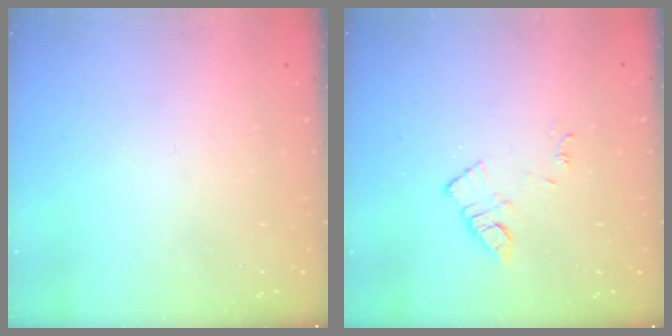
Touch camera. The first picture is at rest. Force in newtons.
{"total": 8.3, "press": 8.3, "slide": 0.6}